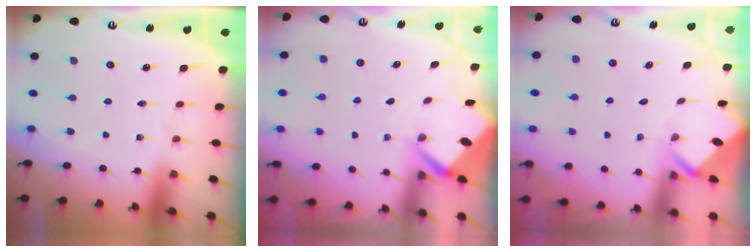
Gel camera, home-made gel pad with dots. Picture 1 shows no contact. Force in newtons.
{"total": 2.8, "press": 2.8, "slide": 0.2}
{"total": 3.6, "press": 3.6, "slide": 0.3}